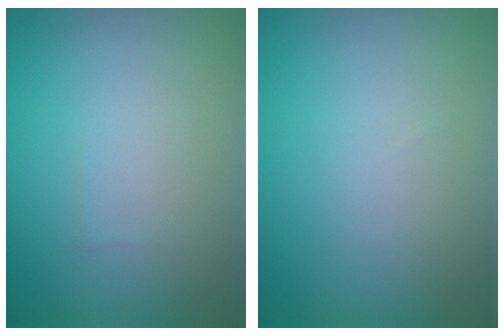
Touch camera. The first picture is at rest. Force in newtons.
{"total": 0.0}